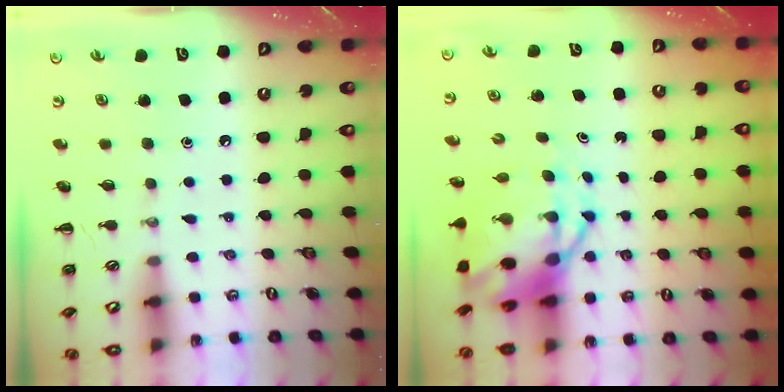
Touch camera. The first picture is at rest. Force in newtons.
{"total": 9.5, "press": 9.1, "slide": 2.5}